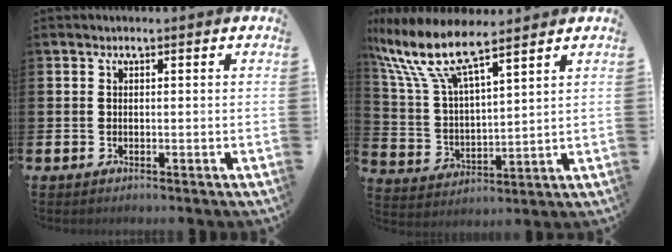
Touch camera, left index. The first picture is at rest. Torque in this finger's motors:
{"motor_torque": [2.14, 0.00, 1.05, 0.21]}